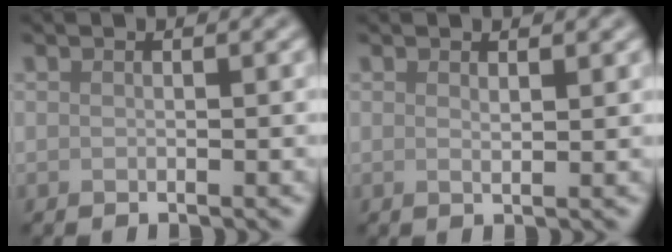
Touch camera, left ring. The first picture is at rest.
{"total": 0.9, "force": [0.6, 0.1, 0.6], "torque": [-0.009, -0.003, 0.010]}